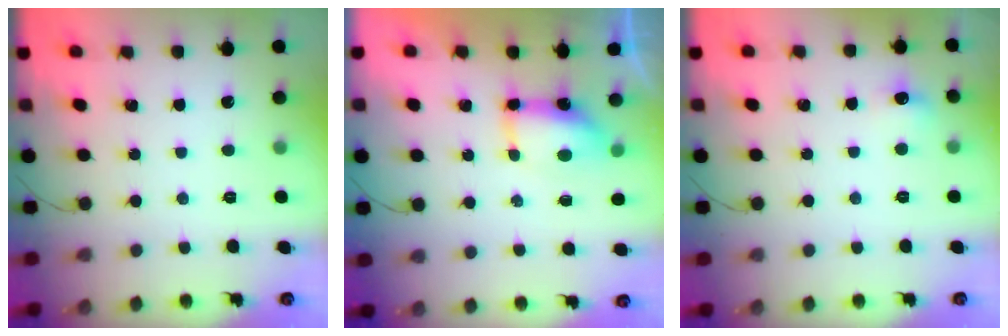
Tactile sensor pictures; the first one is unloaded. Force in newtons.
{"total": 7.1, "press": 7.1, "slide": 0.5}
{"total": 6.4, "press": 6.2, "slide": 1.6}